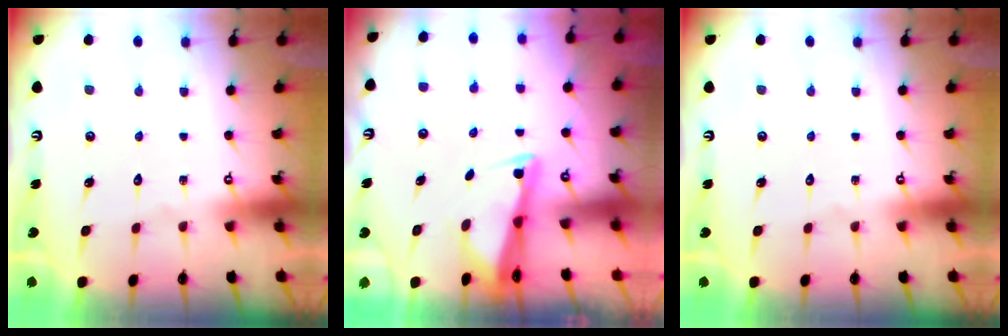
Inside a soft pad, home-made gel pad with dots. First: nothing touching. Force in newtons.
{"total": 2.8, "press": 2.8, "slide": 0.5}
{"total": 0.0}